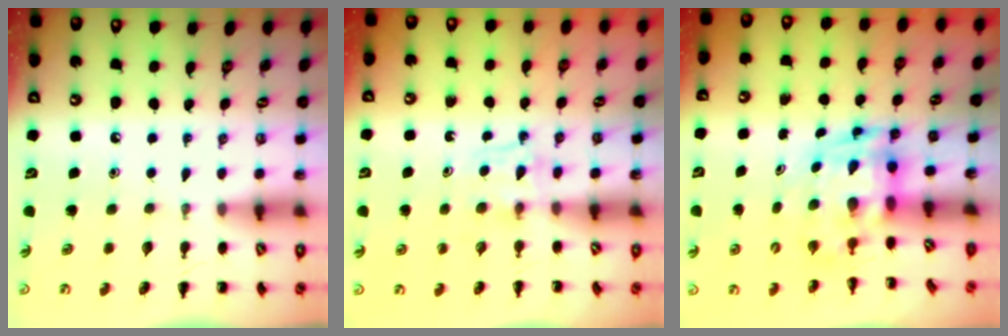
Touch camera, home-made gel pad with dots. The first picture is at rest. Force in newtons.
{"total": 4.1, "press": 3.9, "slide": 1.4}
{"total": 3.9, "press": 3.8, "slide": 0.7}